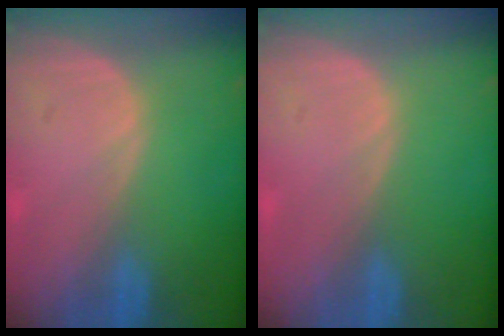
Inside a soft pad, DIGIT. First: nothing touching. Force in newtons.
{"total": 0.0}